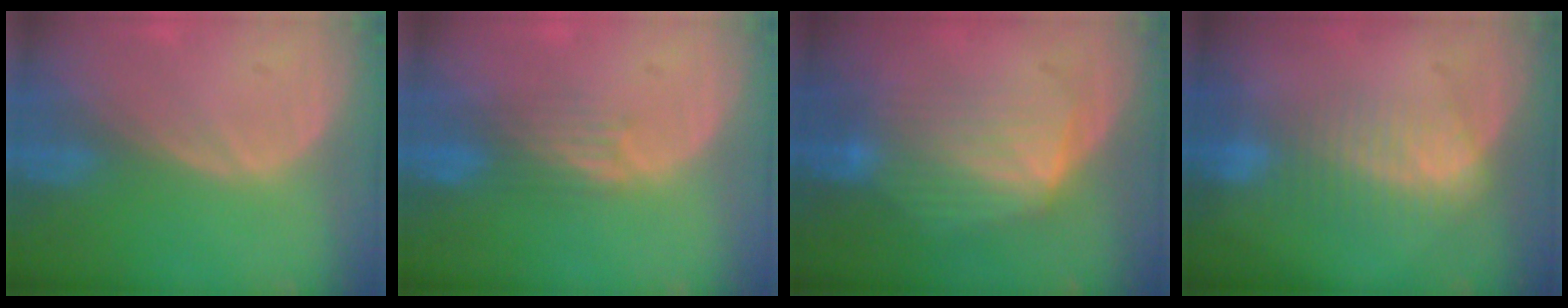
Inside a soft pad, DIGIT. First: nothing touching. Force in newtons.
{"total": 3.8, "press": 3.1, "slide": 2.1}
{"total": 6.9, "press": 6.8, "slide": 0.5}
{"total": 7.4, "press": 6.3, "slide": 3.8}